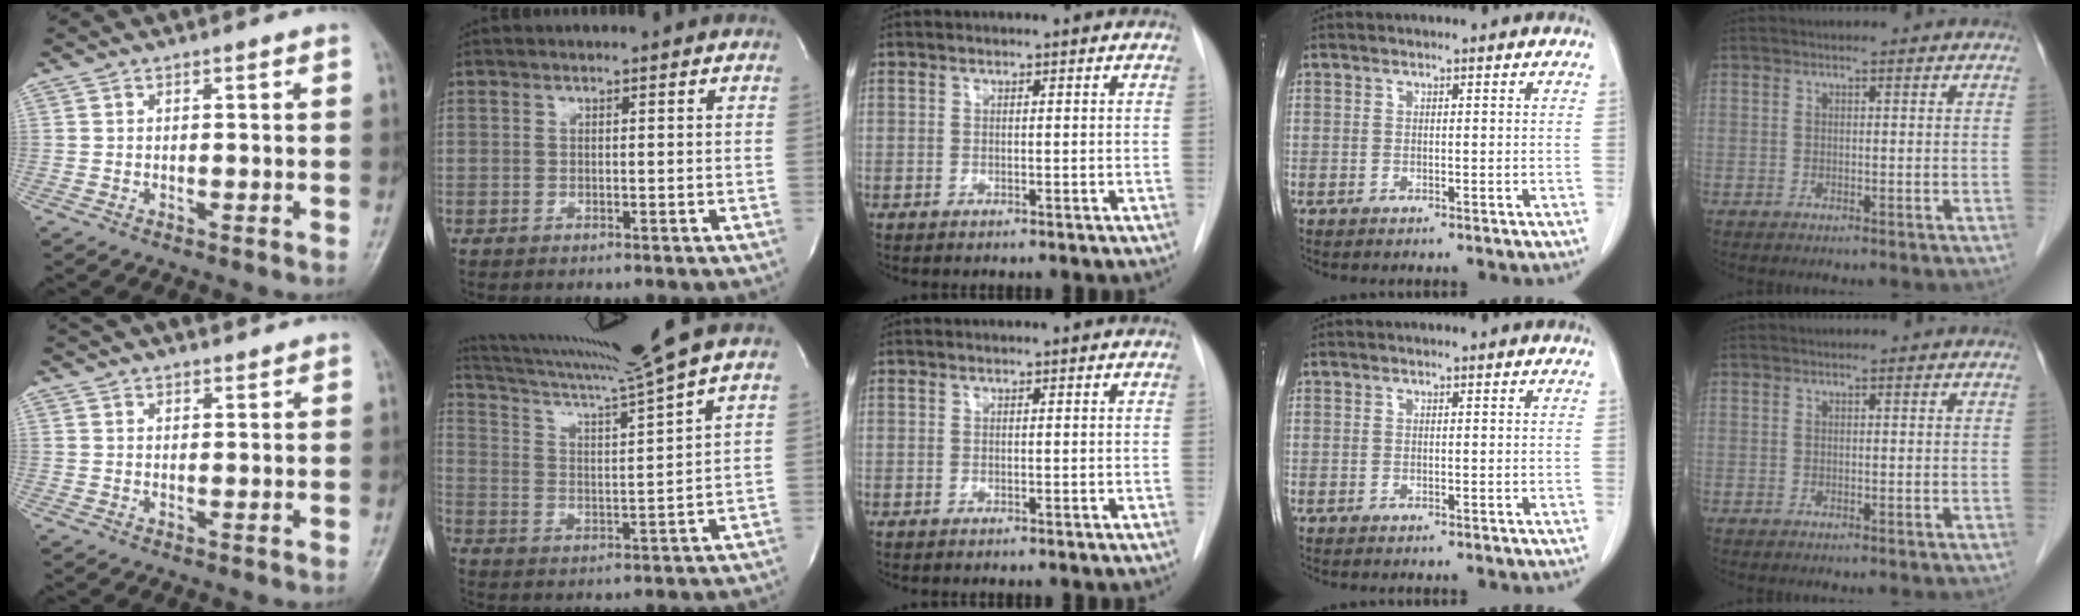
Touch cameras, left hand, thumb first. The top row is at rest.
{"thumb": {"total": 7.2, "force": [6.4, 1.9, 2.8], "torque": [-0.026, 0.007, 0.106]}, "index": {"total": 14.1, "force": [12.3, -4.6, 5.3], "torque": [-0.100, -0.050, 0.203]}}